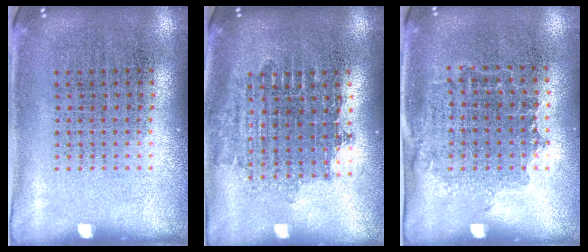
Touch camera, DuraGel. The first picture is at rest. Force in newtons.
{"total": 1.6, "press": 1.3, "slide": 0.9}
{"total": 1.1, "press": 0.9, "slide": 0.5}